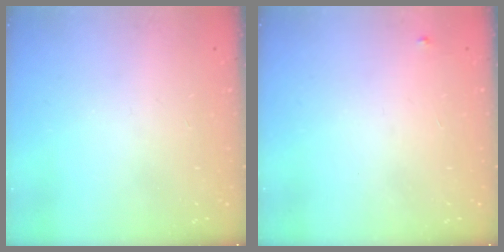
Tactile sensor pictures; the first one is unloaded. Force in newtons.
{"total": 3.2, "press": 3.2, "slide": 0.2}